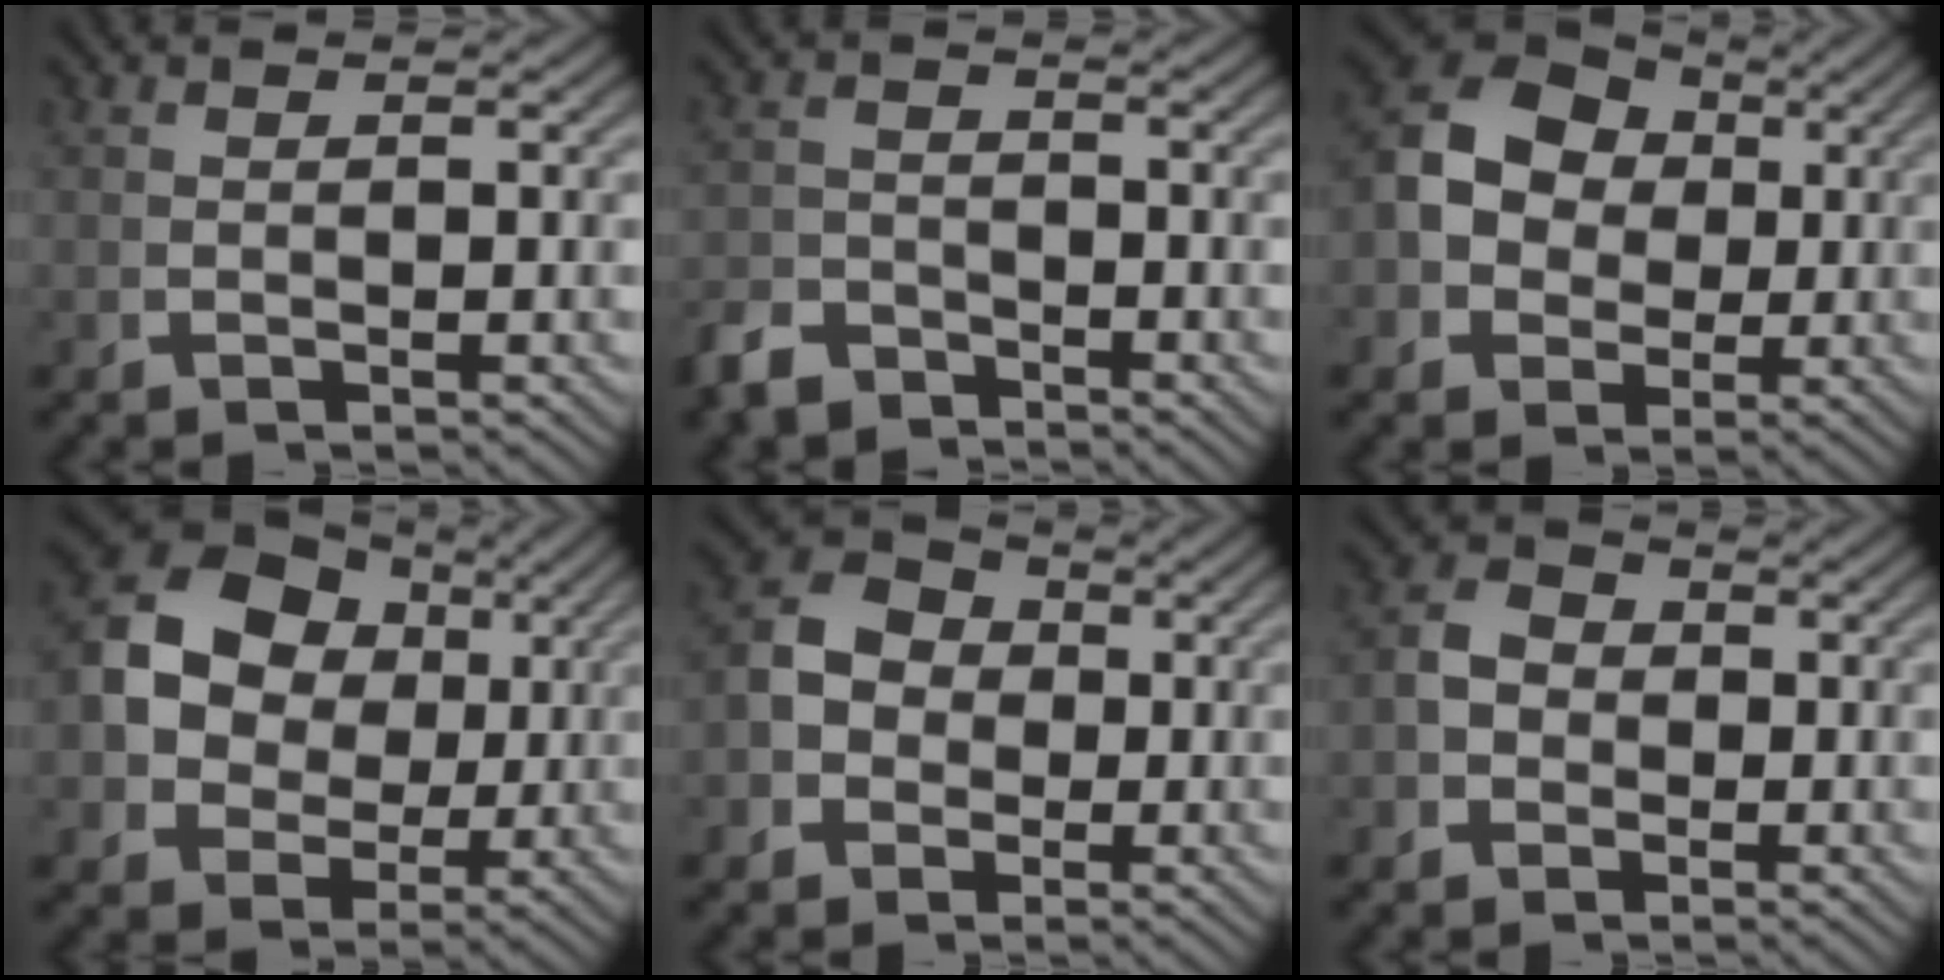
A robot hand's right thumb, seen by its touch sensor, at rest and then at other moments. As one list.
[{"total": 3.3, "force": [-3.1, 1.1, 0.3], "torque": [0.007, -0.010, -0.055]}, {"total": 9.0, "force": [1.3, 7.4, 4.9], "torque": [-0.137, -0.023, 0.033]}, {"total": 11.0, "force": [1.9, 8.8, 6.3], "torque": [-0.167, -0.039, 0.048]}, {"total": 8.2, "force": [0.8, 7.0, 4.2], "torque": [-0.088, 0.003, 0.002]}, {"total": 4.2, "force": [-0.3, 3.6, 2.2], "torque": [-0.041, -0.004, -0.011]}]